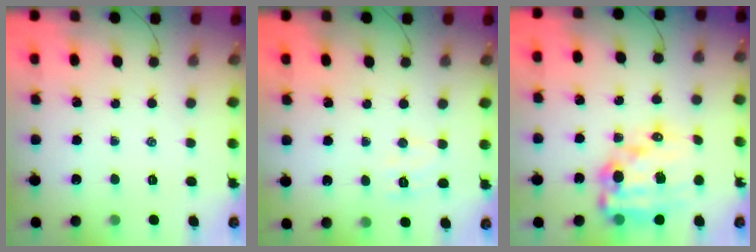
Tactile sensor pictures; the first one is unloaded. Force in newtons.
{"total": 5.9, "press": 5.8, "slide": 1.2}
{"total": 17.9, "press": 17.5, "slide": 3.7}